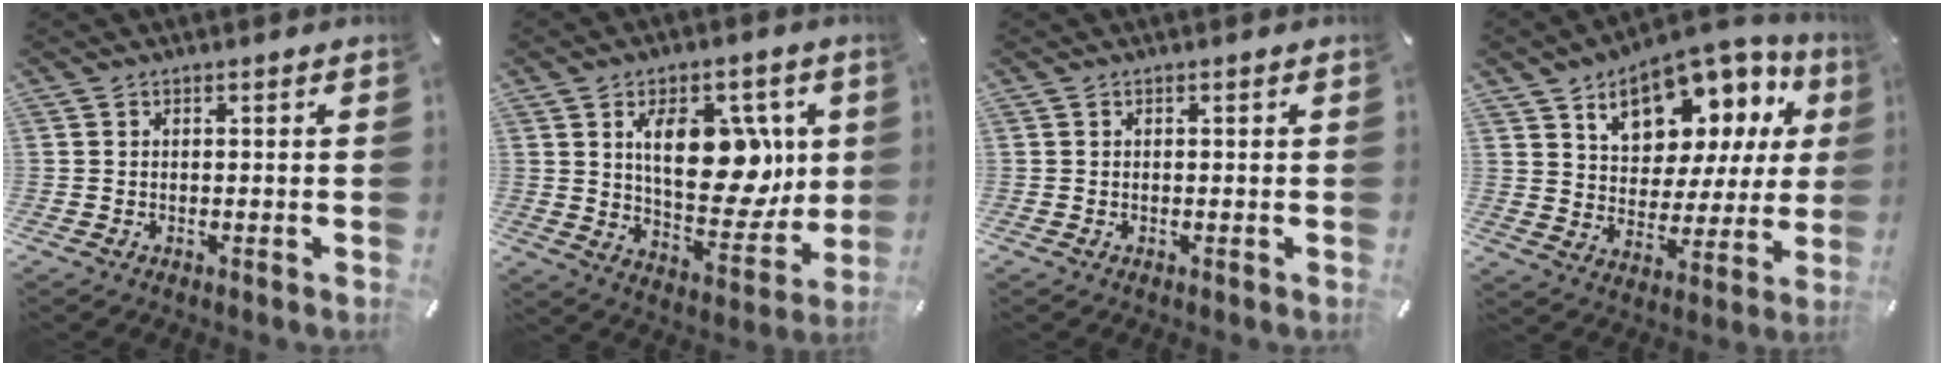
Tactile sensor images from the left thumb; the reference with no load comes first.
{"total": 17.5, "force": [5.1, 10.1, 13.4], "torque": [-0.191, -0.017, 0.090]}
{"total": 0.0}
{"total": 14.6, "force": [9.5, 8.8, 6.7], "torque": [-0.103, -0.069, 0.166]}